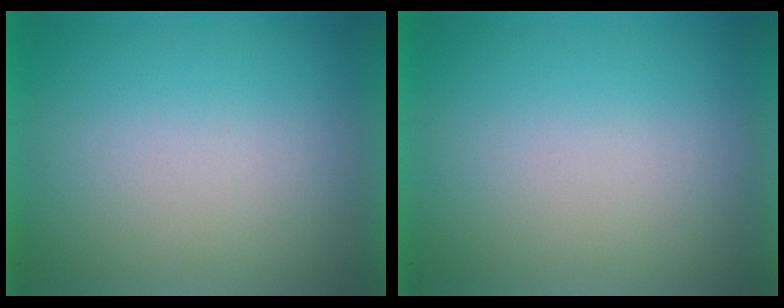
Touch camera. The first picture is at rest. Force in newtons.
{"total": 0.0}